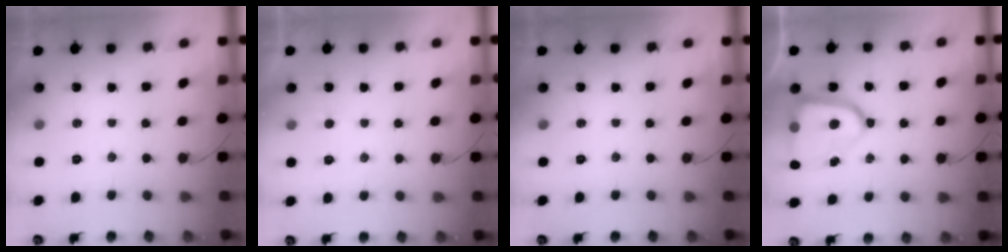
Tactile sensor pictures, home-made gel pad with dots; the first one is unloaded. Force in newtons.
{"total": 1.6, "press": 1.6, "slide": 0.2}
{"total": 0.0}
{"total": 15.9, "press": 15.9, "slide": 1.5}